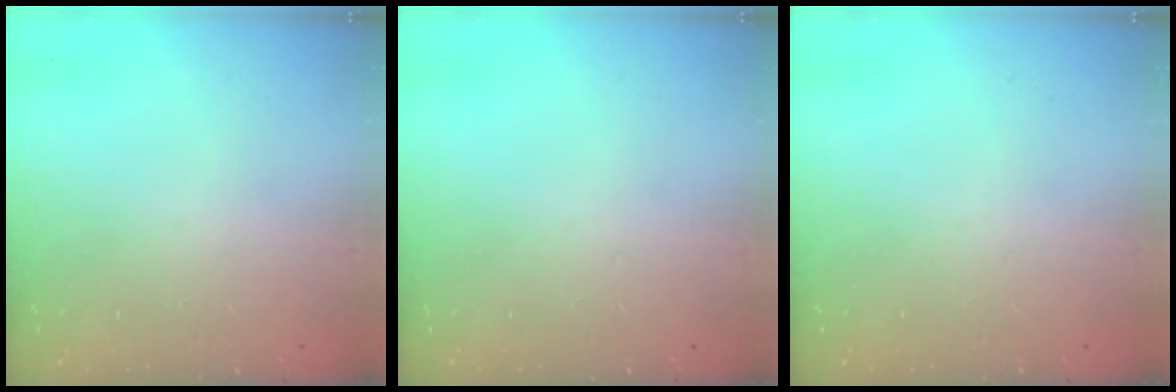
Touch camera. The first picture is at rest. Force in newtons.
{"total": 0.0}
{"total": 0.0}